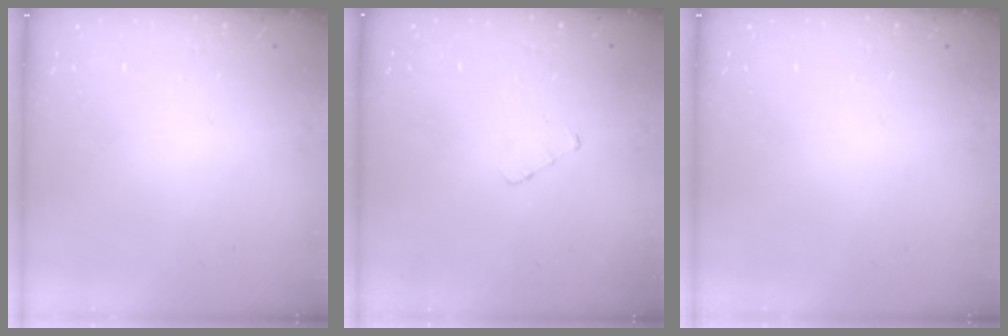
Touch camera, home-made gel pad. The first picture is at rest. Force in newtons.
{"total": 2.5, "press": 2.5, "slide": 0.2}
{"total": 0.0}